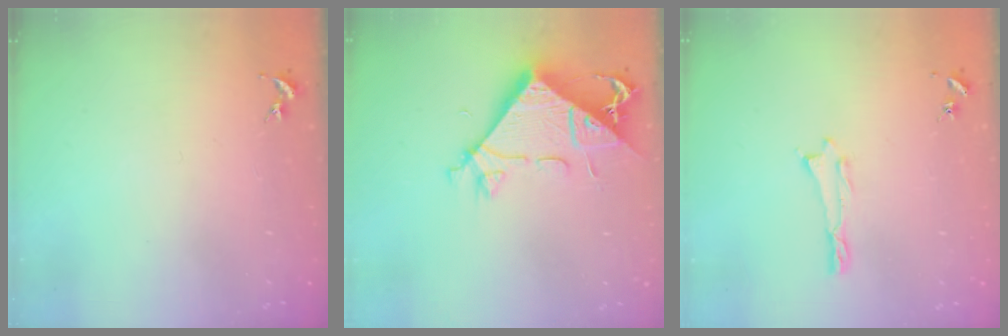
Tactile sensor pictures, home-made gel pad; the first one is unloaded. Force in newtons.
{"total": 9.3, "press": 9.2, "slide": 0.9}
{"total": 0.0}